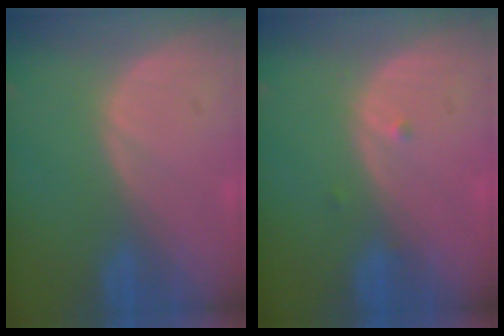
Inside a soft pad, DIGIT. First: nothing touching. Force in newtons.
{"total": 0.9, "press": 0.7, "slide": 0.5}